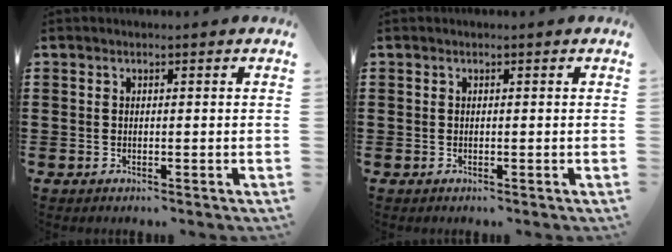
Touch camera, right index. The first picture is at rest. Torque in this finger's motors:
{"motor_torque": [0.04, 0.07, 0.00, 0.00]}